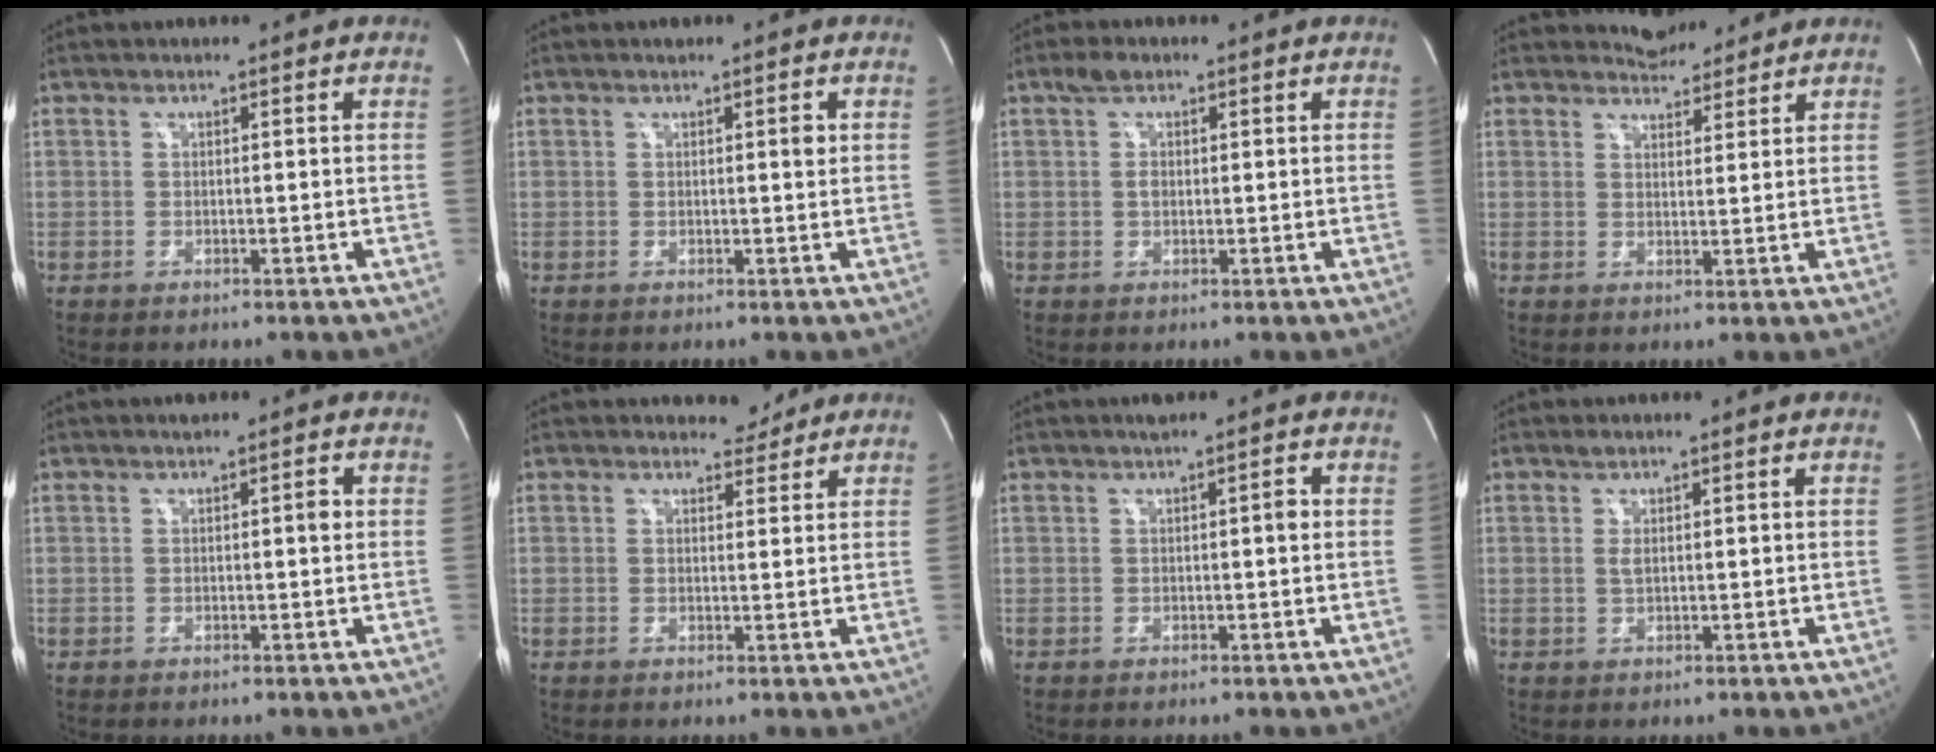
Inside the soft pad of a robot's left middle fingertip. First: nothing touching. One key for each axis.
{"total": 1.3, "fx": 0.6, "fy": 0.3, "fz": 1.1, "tx": -0.018, "ty": 0.001, "tz": 0.007}
{"total": 2.4, "fx": 1.2, "fy": 1.4, "fz": 1.6, "tx": -0.042, "ty": 0.010, "tz": 0.023}
{"total": 3.6, "fx": 3.5, "fy": 1.0, "fz": -0.1, "tx": -0.005, "ty": 0.001, "tz": 0.054}
{"total": 1.5, "fx": 0.4, "fy": 0.3, "fz": 1.4, "tx": -0.023, "ty": 0.004, "tz": 0.007}
{"total": 2.4, "fx": 2.2, "fy": 1.0, "fz": -0.1, "tx": 0.001, "ty": -0.003, "tz": 0.027}
{"total": 1.9, "fx": 0.5, "fy": 0.3, "fz": 1.8, "tx": -0.030, "ty": 0.008, "tz": 0.009}
{"total": 1.3, "fx": 0.7, "fy": 0.2, "fz": 1.1, "tx": -0.031, "ty": -0.001, "tz": 0.016}